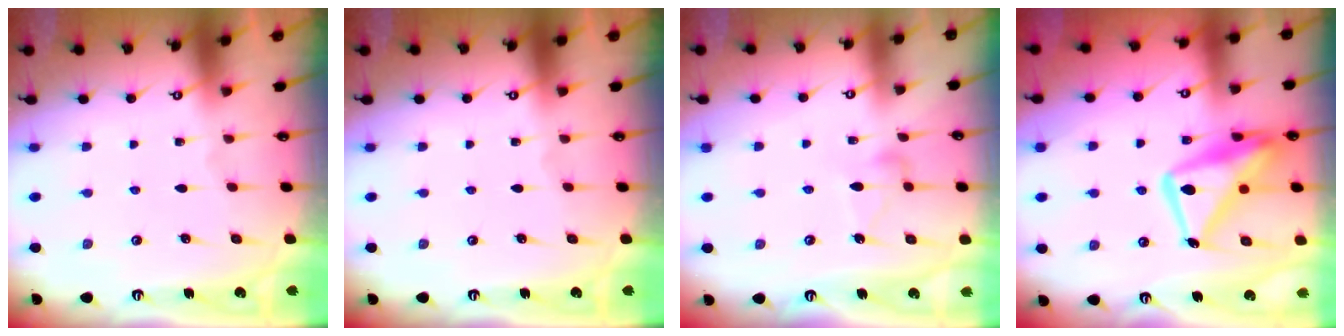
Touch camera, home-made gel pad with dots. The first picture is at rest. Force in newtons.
{"total": 0.0}
{"total": 7.2, "press": 7.2, "slide": 0.4}
{"total": 17.8, "press": 17.8, "slide": 1.6}